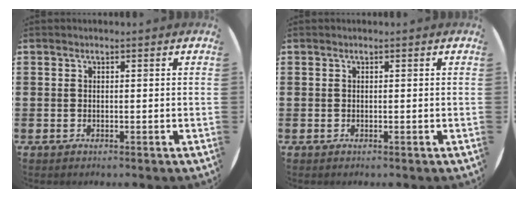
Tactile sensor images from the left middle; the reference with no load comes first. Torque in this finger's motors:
{"motor_torque": [-0.03, 0.03, 0.00, 0.00]}